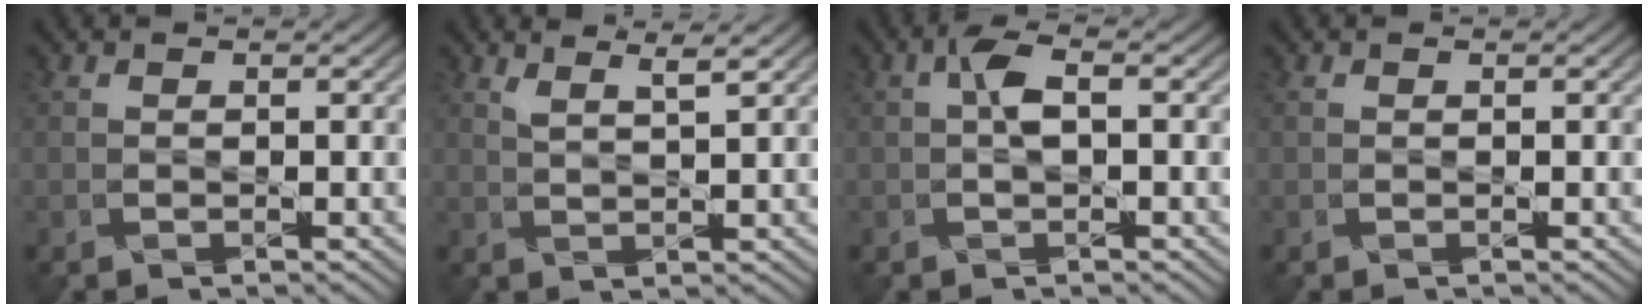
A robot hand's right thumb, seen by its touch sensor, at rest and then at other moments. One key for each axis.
{"total": 2.3, "fx": 2.0, "fy": 0.0, "fz": 1.2, "tx": -0.016, "ty": 0.005, "tz": 0.037}
{"total": 2.2, "fx": 0.2, "fy": 0.8, "fz": 2.0, "tx": -0.042, "ty": 0.009, "tz": 0.003}
{"total": 0.0}